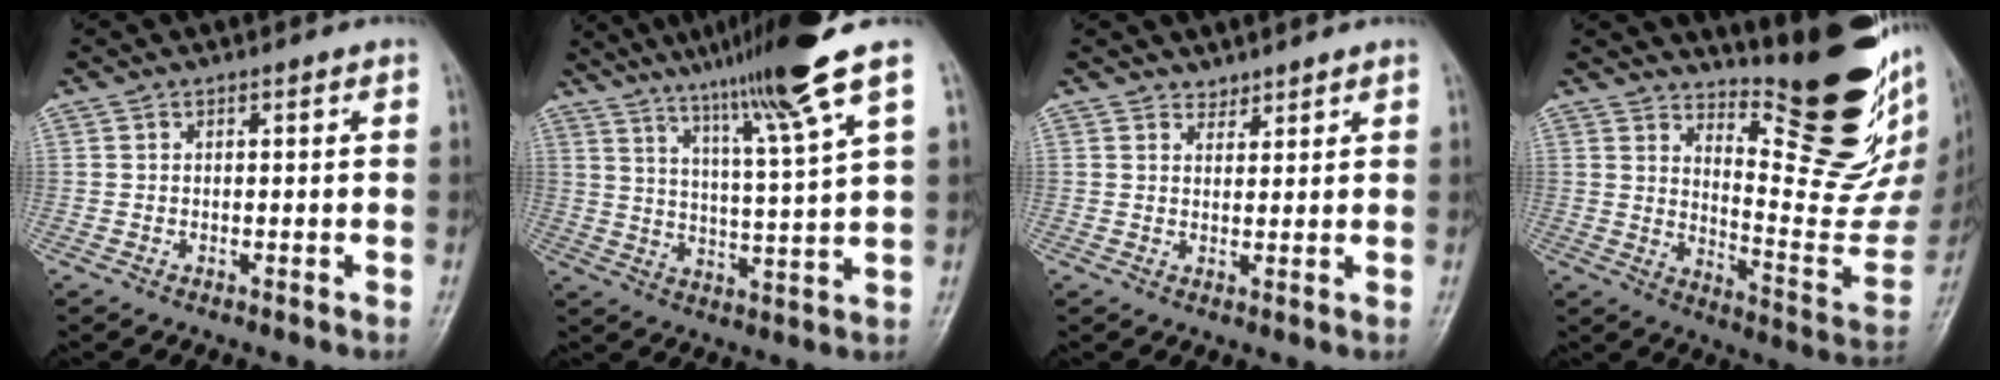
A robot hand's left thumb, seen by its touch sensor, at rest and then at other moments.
{"total": 15.1, "force": [10.4, -0.9, 10.9], "torque": [-0.177, -0.042, 0.168]}
{"total": 2.0, "force": [1.8, 0.9, 0.0], "torque": [0.018, -0.014, 0.026]}
{"total": 24.6, "force": [15.8, 6.8, 17.7], "torque": [-0.213, -0.120, 0.233]}